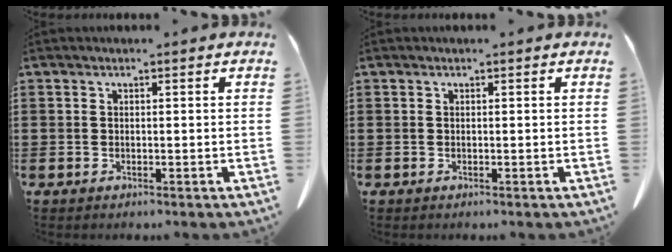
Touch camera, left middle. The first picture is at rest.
{"total": 0.0}